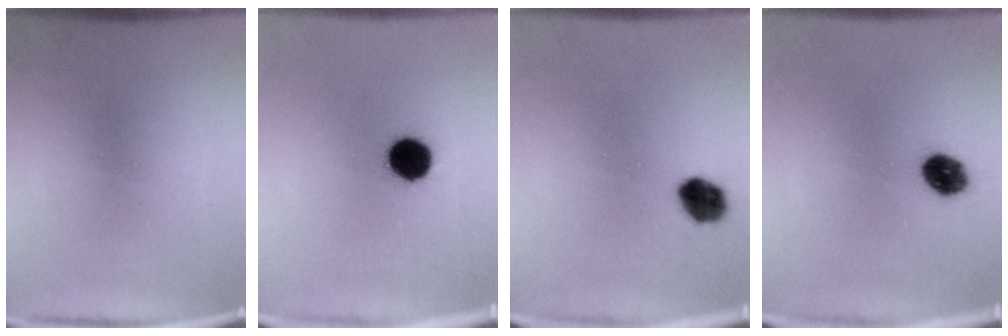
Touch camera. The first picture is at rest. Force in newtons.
{"total": 9.9}
{"total": 5.6}
{"total": 6.0}